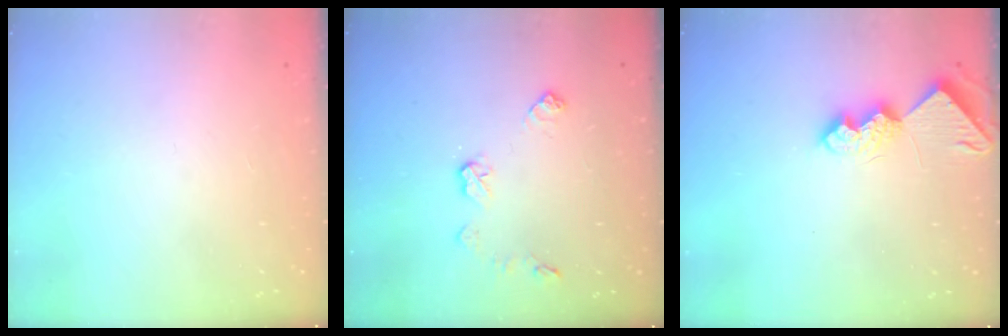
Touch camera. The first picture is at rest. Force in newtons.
{"total": 7.3, "press": 7.3, "slide": 0.2}
{"total": 9.6, "press": 9.6, "slide": 0.6}